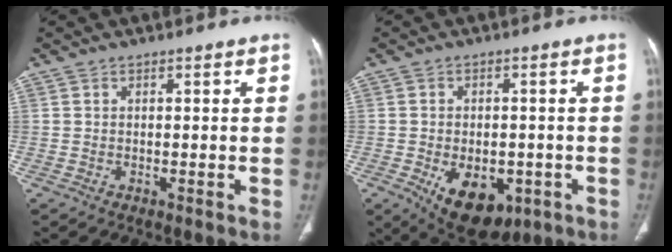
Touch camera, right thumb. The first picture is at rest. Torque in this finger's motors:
{"motor_torque": [-0.32, 0.58, -0.09, 0.09, 0.14]}